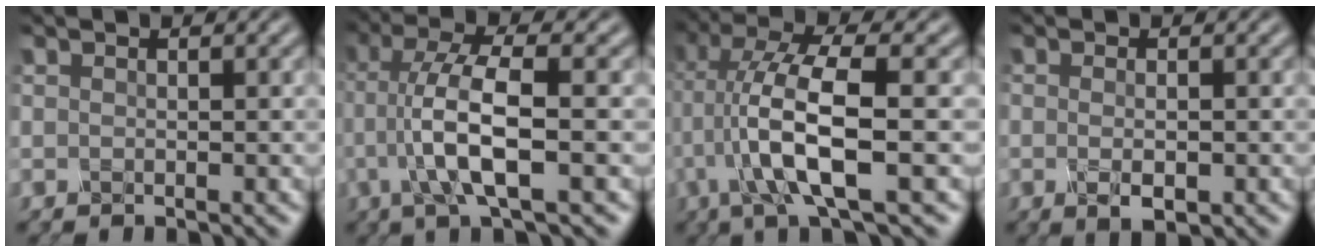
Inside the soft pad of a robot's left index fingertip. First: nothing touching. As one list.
[{"total": 6.6, "force": [-1.0, 1.6, 6.3], "torque": [-0.121, 0.003, -0.025]}, {"total": 8.1, "force": [-1.5, 1.8, 7.8], "torque": [-0.152, 0.012, -0.033]}, {"total": 1.9, "force": [-0.8, 0.7, 1.6], "torque": [-0.031, -0.008, -0.013]}]